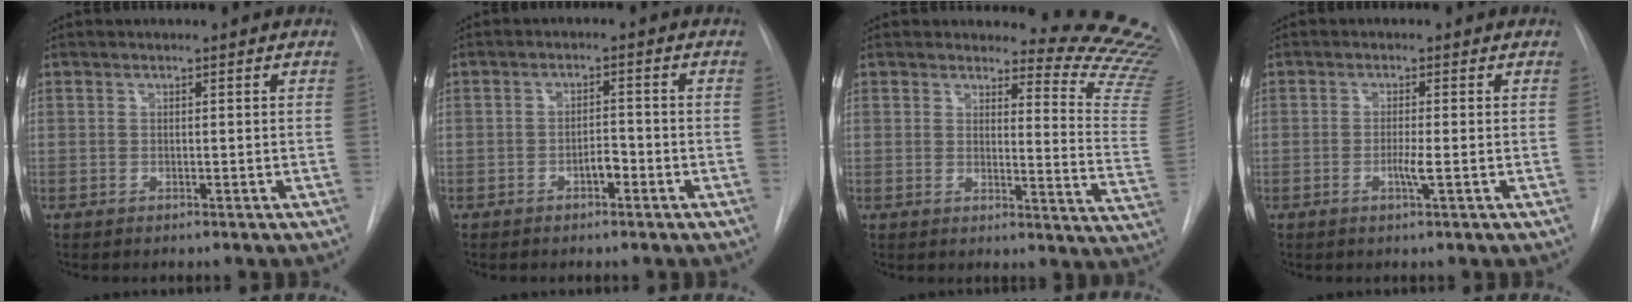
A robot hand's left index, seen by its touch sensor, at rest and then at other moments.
{"total": 2.2, "force": [-1.2, 0.9, 1.6], "torque": [-0.022, 0.006, -0.021]}
{"total": 15.2, "force": [15.1, 0.6, 1.5], "torque": [0.012, -0.165, 0.137]}
{"total": 2.0, "force": [-0.6, -0.2, 1.9], "torque": [-0.038, -0.003, -0.012]}